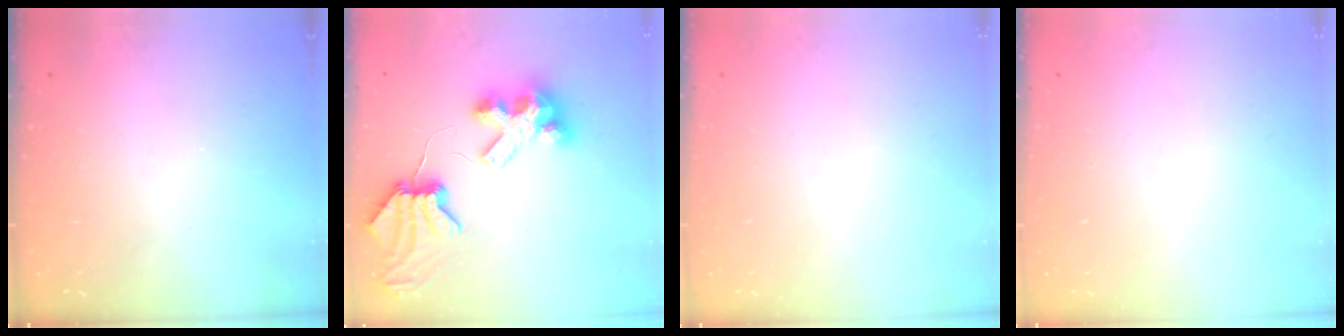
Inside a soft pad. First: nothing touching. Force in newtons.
{"total": 9.0, "press": 8.9, "slide": 1.1}
{"total": 0.0}
{"total": 0.0}